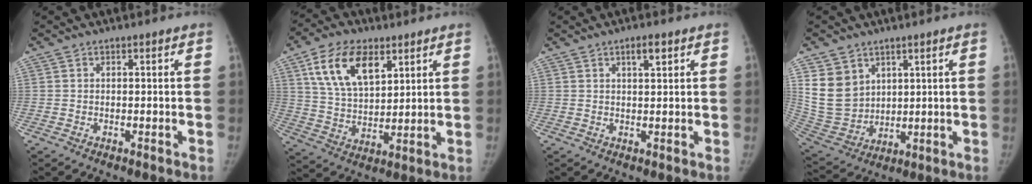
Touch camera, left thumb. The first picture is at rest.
{"total": 14.2, "force": [6.8, 8.1, 9.5], "torque": [-0.146, -0.023, 0.131]}
{"total": 2.8, "force": [1.5, 0.9, 2.2], "torque": [-0.029, -0.006, 0.024]}
{"total": 11.9, "force": [5.0, 9.4, 5.3], "torque": [-0.078, -0.024, 0.122]}